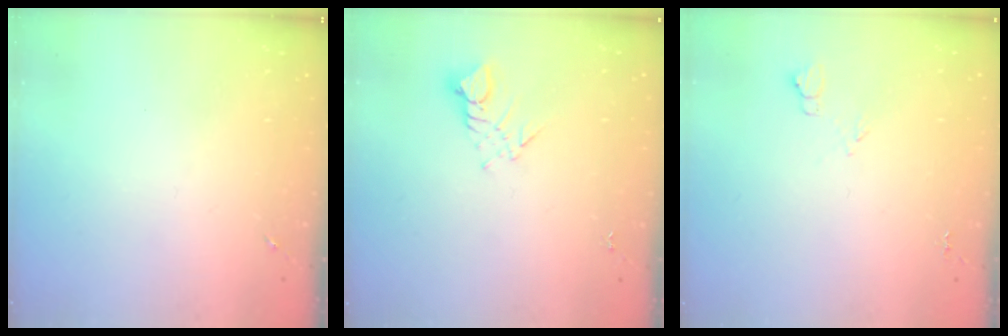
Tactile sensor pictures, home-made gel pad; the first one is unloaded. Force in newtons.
{"total": 3.7, "press": 3.7, "slide": 0.2}
{"total": 5.5, "press": 5.4, "slide": 0.7}